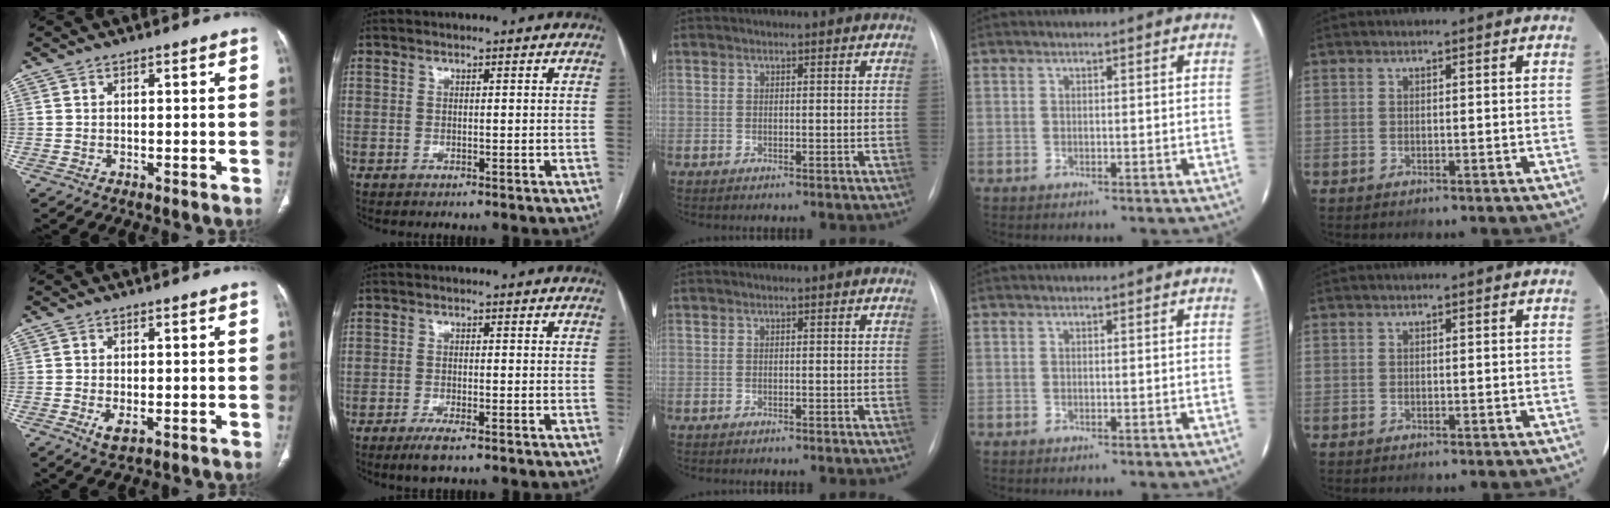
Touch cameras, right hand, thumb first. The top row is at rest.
{"thumb": {"total": 2.9, "force": [-0.8, 1.3, 2.4], "torque": [-0.048, -0.007, -0.011]}, "index": {"total": 3.1, "force": [-2.1, 0.5, 2.2], "torque": [-0.044, -0.005, -0.037]}}